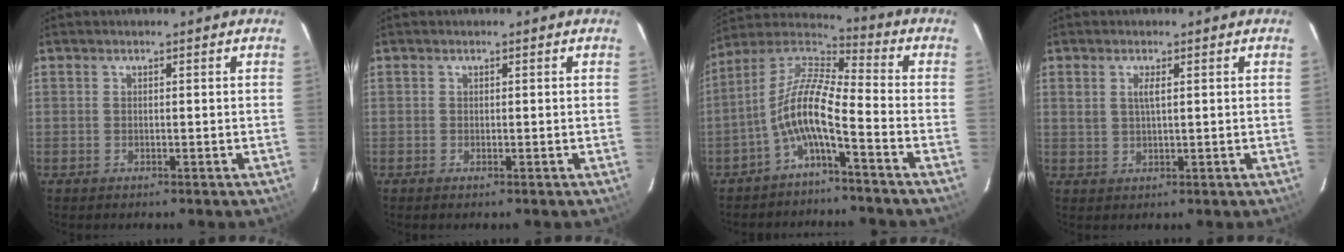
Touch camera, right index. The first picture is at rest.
{"total": 0.0}
{"total": 10.0, "force": [-4.5, 1.6, 8.8], "torque": [-0.187, 0.012, -0.092]}
{"total": 1.9, "force": [0.7, 0.5, 1.7], "torque": [-0.033, 0.002, 0.013]}